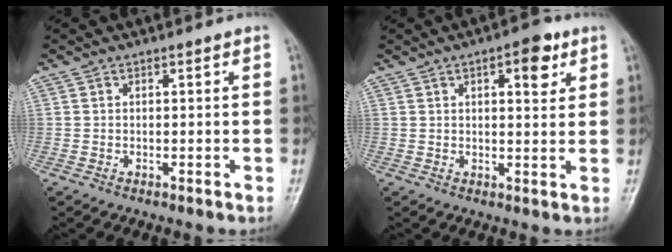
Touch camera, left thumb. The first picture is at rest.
{"total": 6.1, "force": [2.8, 2.5, 4.7], "torque": [-0.047, -0.009, 0.034]}